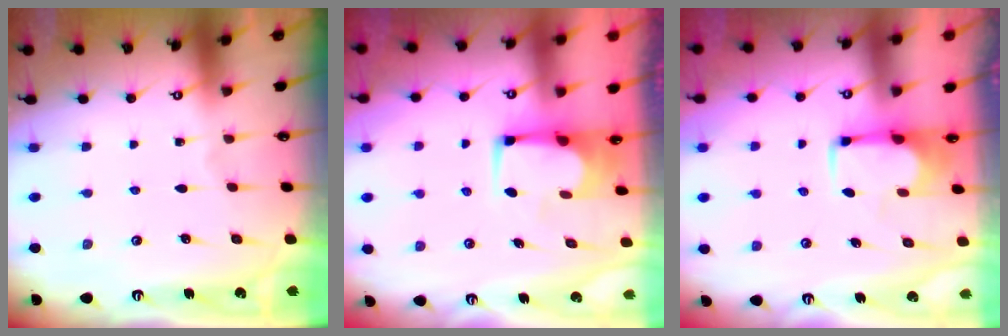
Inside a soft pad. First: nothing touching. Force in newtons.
{"total": 2.9, "press": 2.9, "slide": 0.2}
{"total": 1.6, "press": 1.5, "slide": 0.6}